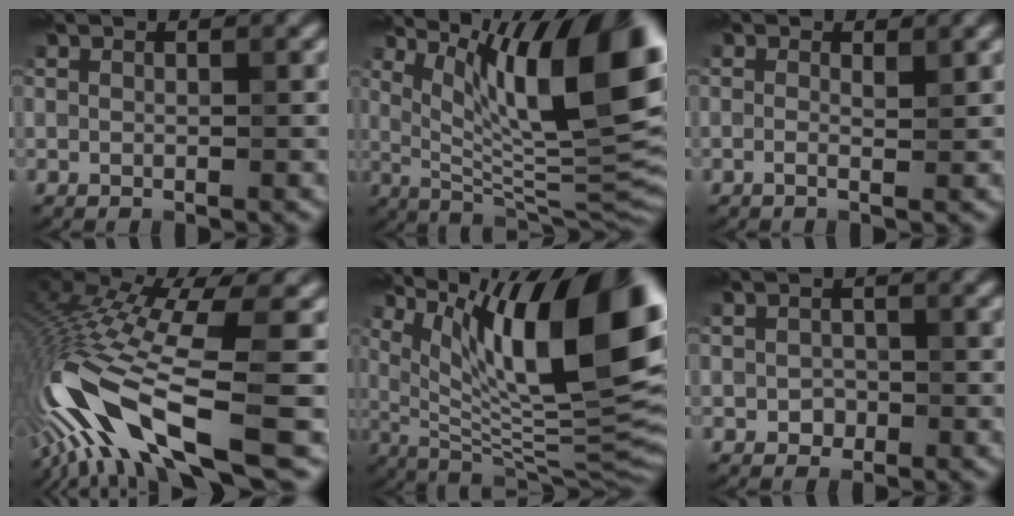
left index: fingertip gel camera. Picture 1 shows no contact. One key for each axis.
{"total": 12.3, "fx": 4.4, "fy": 2.7, "fz": 11.2, "tx": -0.170, "ty": -0.017, "tz": 0.108}
{"total": 1.5, "fx": -1.1, "fy": -1.0, "fz": -0.3, "tx": -0.011, "ty": -0.016, "tz": 0.006}
{"total": 12.7, "fx": -7.1, "fy": 1.2, "fz": 10.5, "tx": -0.236, "ty": -0.026, "tz": -0.074}
{"total": 14.5, "fx": 5.4, "fy": 4.3, "fz": 12.7, "tx": -0.224, "ty": 0.001, "tz": 0.132}
{"total": 1.8, "fx": -1.6, "fy": 0.0, "fz": -0.9, "tx": -0.011, "ty": -0.016, "tz": 0.005}